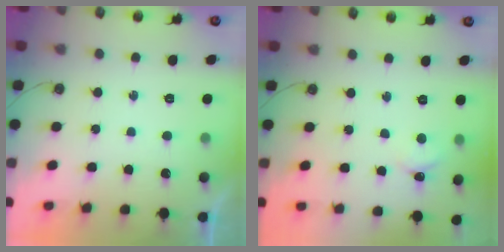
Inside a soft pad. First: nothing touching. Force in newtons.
{"total": 2.3, "press": 2.3, "slide": 0.4}